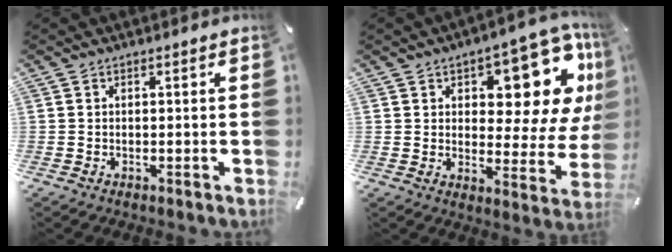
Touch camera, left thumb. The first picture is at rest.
{"total": 15.4, "force": [9.1, 7.0, 10.2], "torque": [-0.125, -0.083, 0.150]}